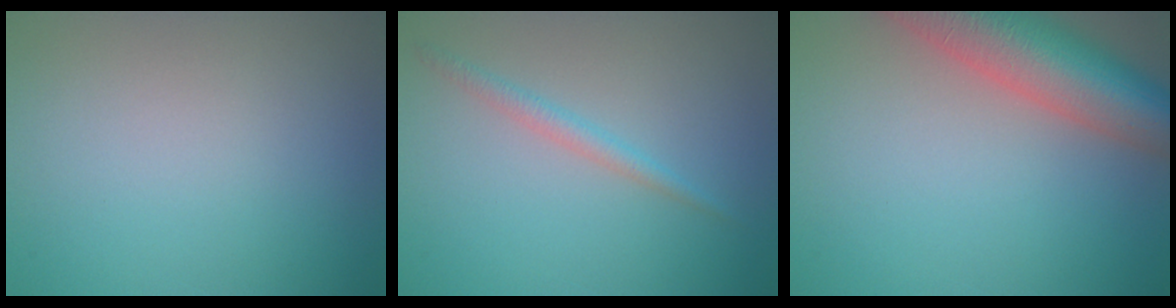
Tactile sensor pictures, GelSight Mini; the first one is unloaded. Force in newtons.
{"total": 1.5, "press": 1.4, "slide": 0.1}
{"total": 9.7, "press": 9.7, "slide": 0.7}